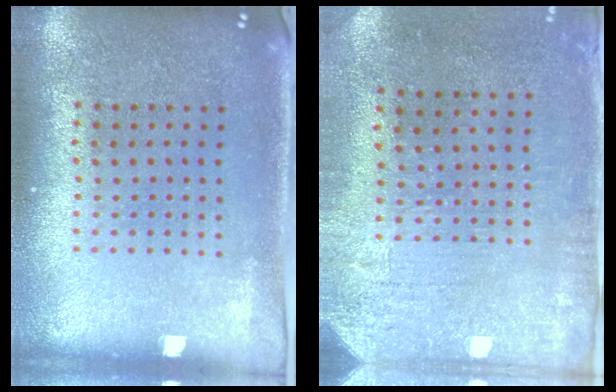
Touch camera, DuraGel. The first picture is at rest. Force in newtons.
{"total": 3.1, "press": 2.4, "slide": 1.9}